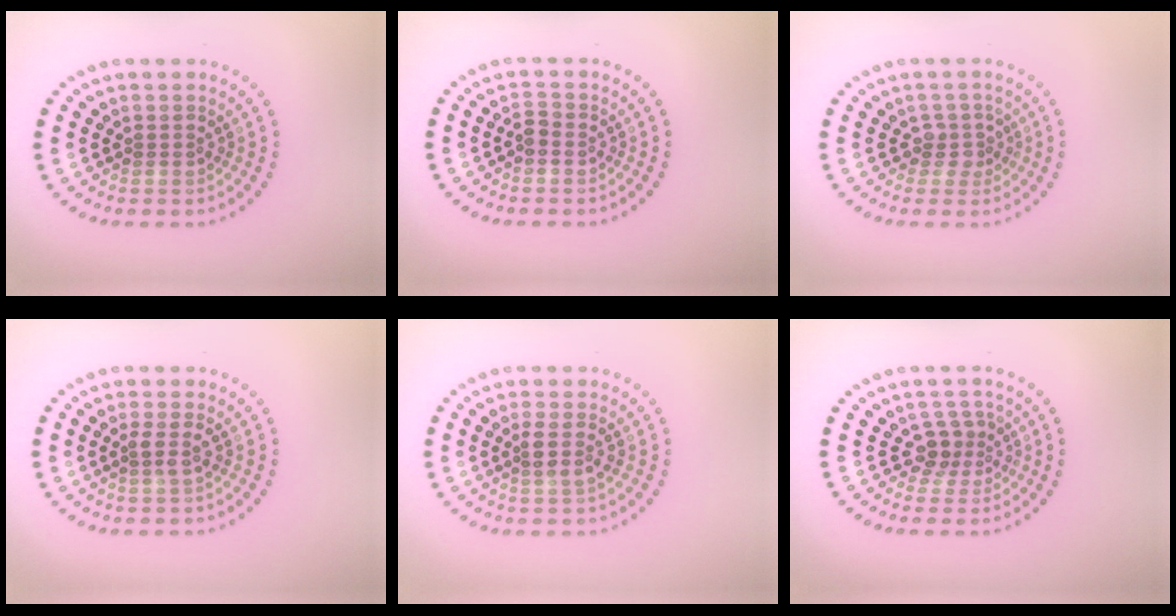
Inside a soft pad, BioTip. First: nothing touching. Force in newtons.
{"total": 1.0, "press": 1.0, "slide": 0.3}
{"total": 1.7, "press": 1.2, "slide": 1.2}
{"total": 1.4, "press": 1.2, "slide": 0.7}
{"total": 1.9, "press": 1.6, "slide": 1.1}
{"total": 2.4, "press": 1.8, "slide": 1.5}